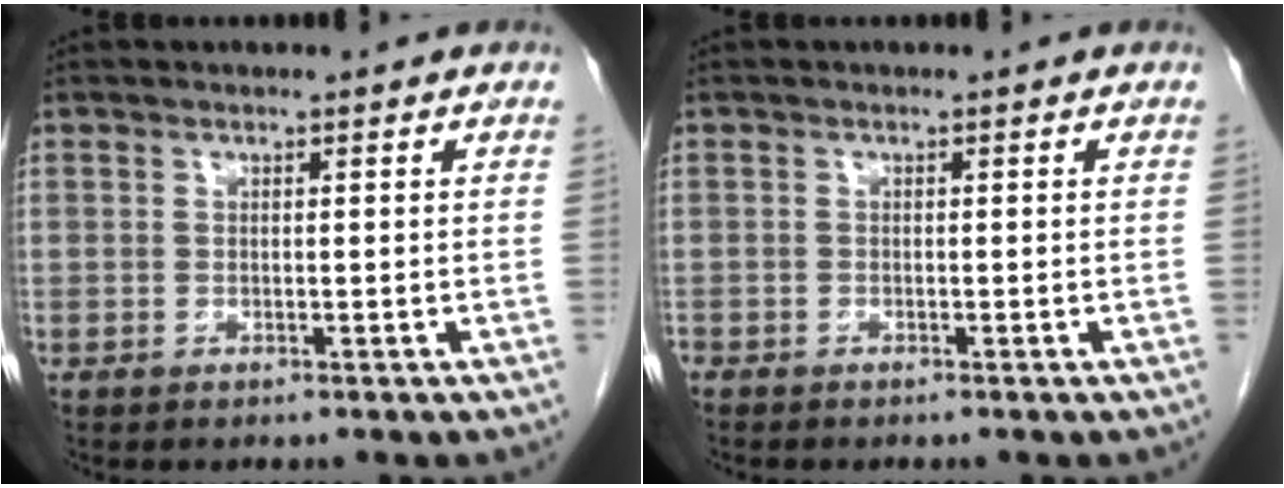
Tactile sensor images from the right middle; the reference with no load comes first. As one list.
[{"total": 0.7, "force": [-0.7, 0.2, 0.0], "torque": [-0.004, 0.000, -0.018]}]